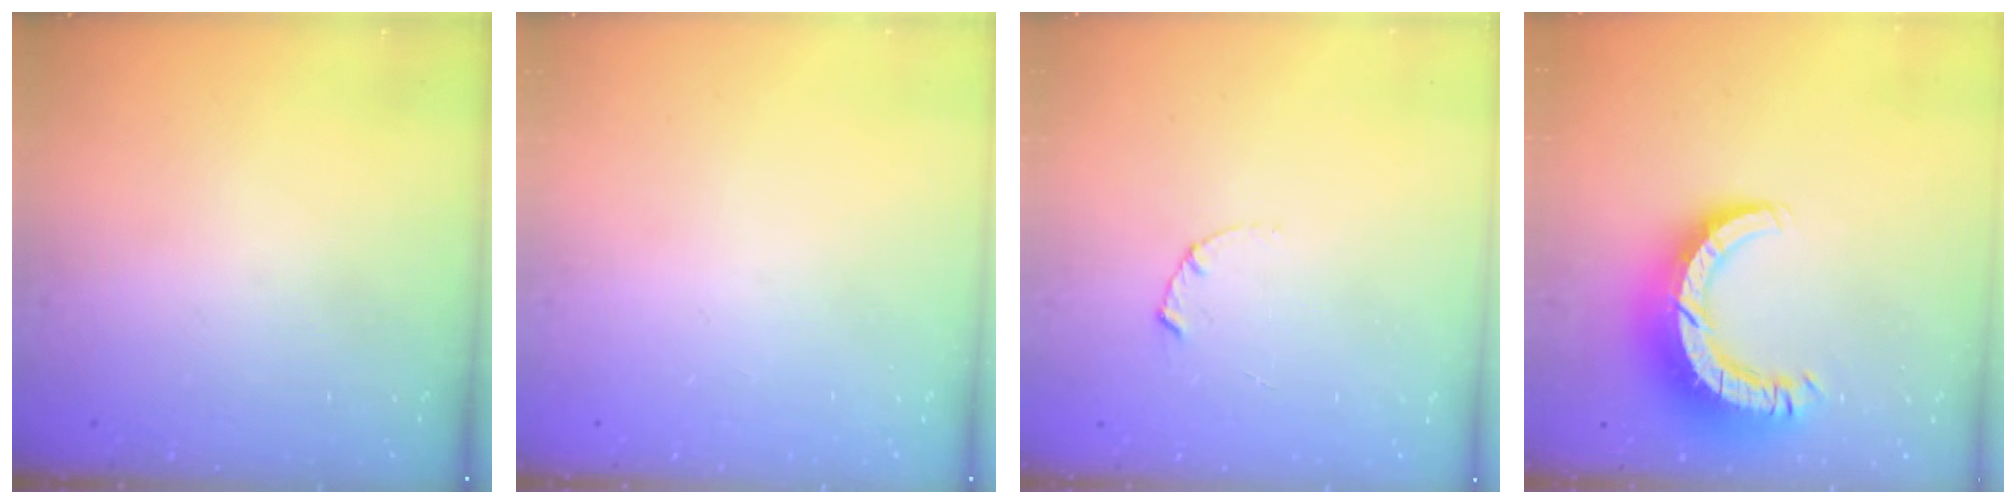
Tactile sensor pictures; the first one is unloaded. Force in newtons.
{"total": 0.0}
{"total": 1.7, "press": 1.6, "slide": 0.3}
{"total": 11.5, "press": 11.5, "slide": 1.1}